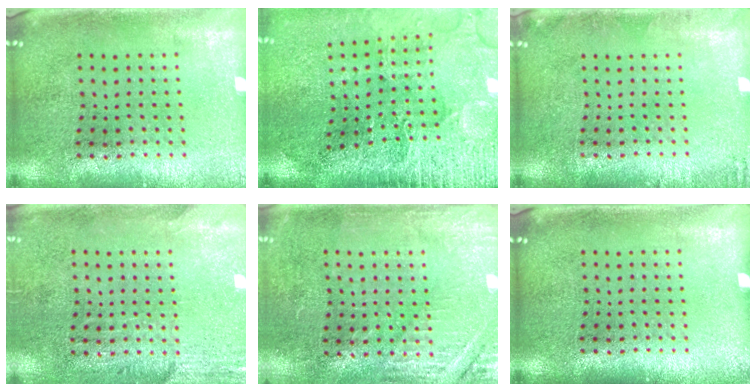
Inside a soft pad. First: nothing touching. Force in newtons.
{"total": 3.7, "press": 3.4, "slide": 1.4}
{"total": 1.0, "press": 1.0, "slide": 0.2}
{"total": 2.8, "press": 2.4, "slide": 1.3}
{"total": 2.9, "press": 2.9, "slide": 0.4}
{"total": 0.0}